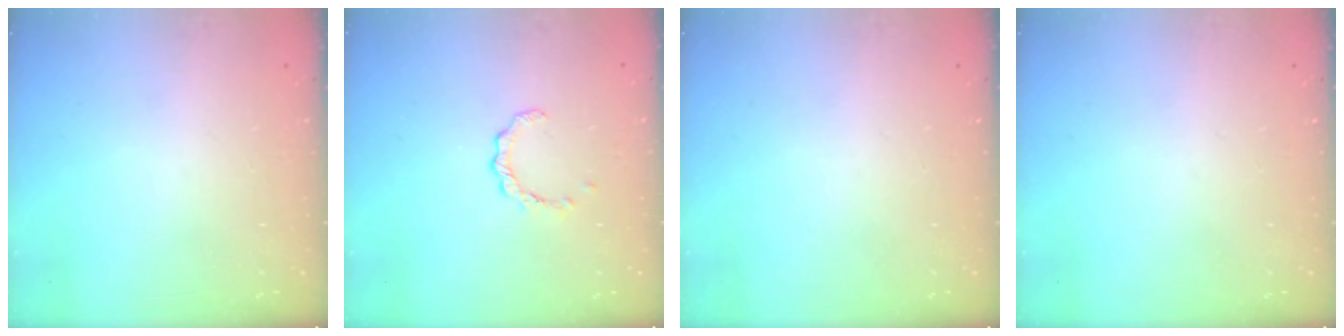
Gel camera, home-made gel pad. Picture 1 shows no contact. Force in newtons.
{"total": 2.4, "press": 2.4, "slide": 0.4}
{"total": 0.0}
{"total": 0.0}